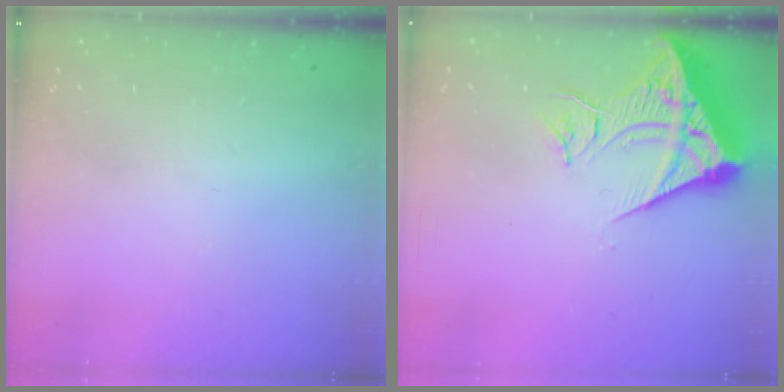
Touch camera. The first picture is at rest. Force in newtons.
{"total": 13.5, "press": 13.4, "slide": 1.8}